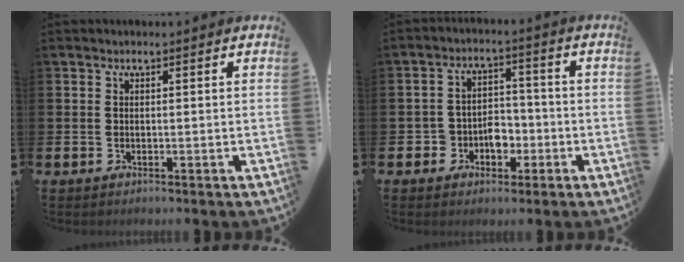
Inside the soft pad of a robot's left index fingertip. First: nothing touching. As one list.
[{"total": 4.4, "force": [-2.1, 3.5, 1.7], "torque": [-0.035, 0.006, -0.046]}]